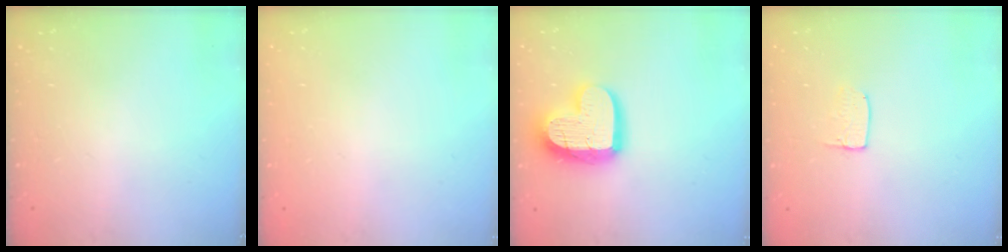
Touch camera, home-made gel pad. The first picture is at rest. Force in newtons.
{"total": 0.0}
{"total": 18.3, "press": 18.2, "slide": 1.9}
{"total": 3.4, "press": 3.3, "slide": 0.3}